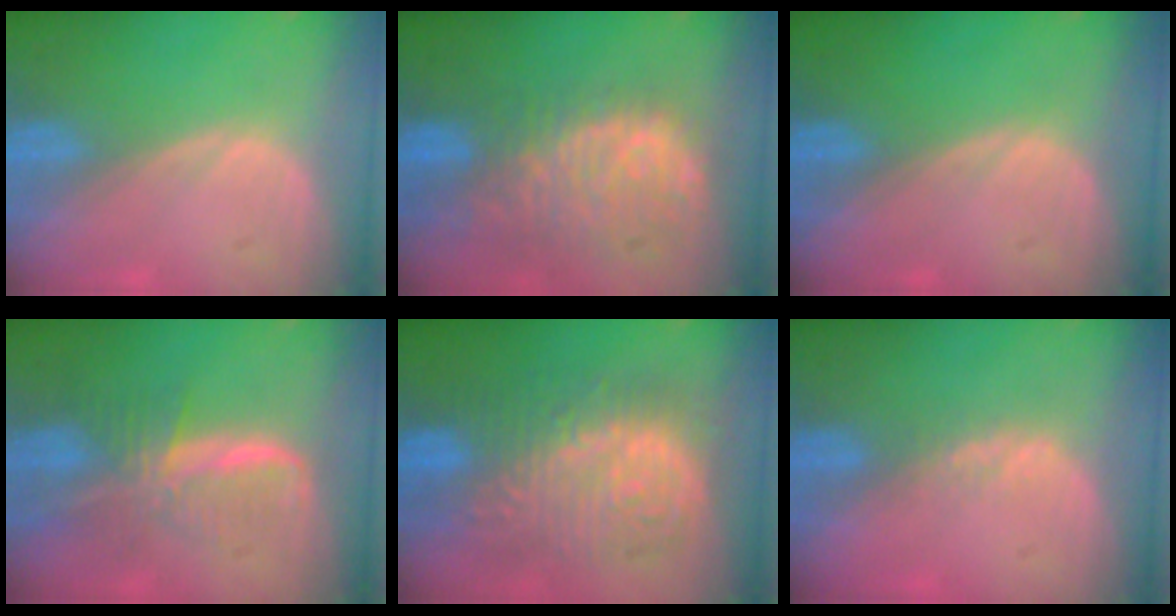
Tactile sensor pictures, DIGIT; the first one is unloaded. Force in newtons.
{"total": 11.8, "press": 9.8, "slide": 6.5}
{"total": 0.0}
{"total": 7.6, "press": 6.7, "slide": 3.7}
{"total": 13.4, "press": 13.4, "slide": 1.3}
{"total": 1.7, "press": 1.4, "slide": 0.9}